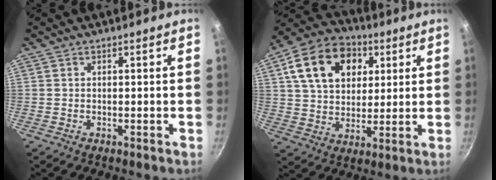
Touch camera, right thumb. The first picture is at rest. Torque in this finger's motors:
{"motor_torque": [-0.64, 1.54, 0.77, 0.49, 0.14]}